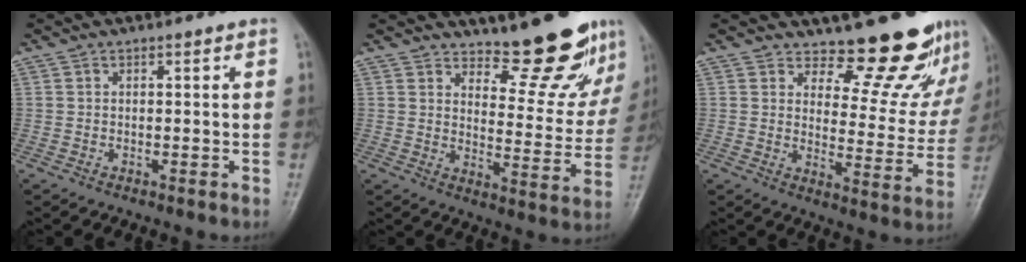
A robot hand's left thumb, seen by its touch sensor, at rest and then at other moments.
{"total": 13.5, "force": [11.0, 4.1, 6.6], "torque": [-0.049, -0.100, 0.152]}
{"total": 12.2, "force": [10.9, 4.0, 3.9], "torque": [-0.012, -0.110, 0.141]}